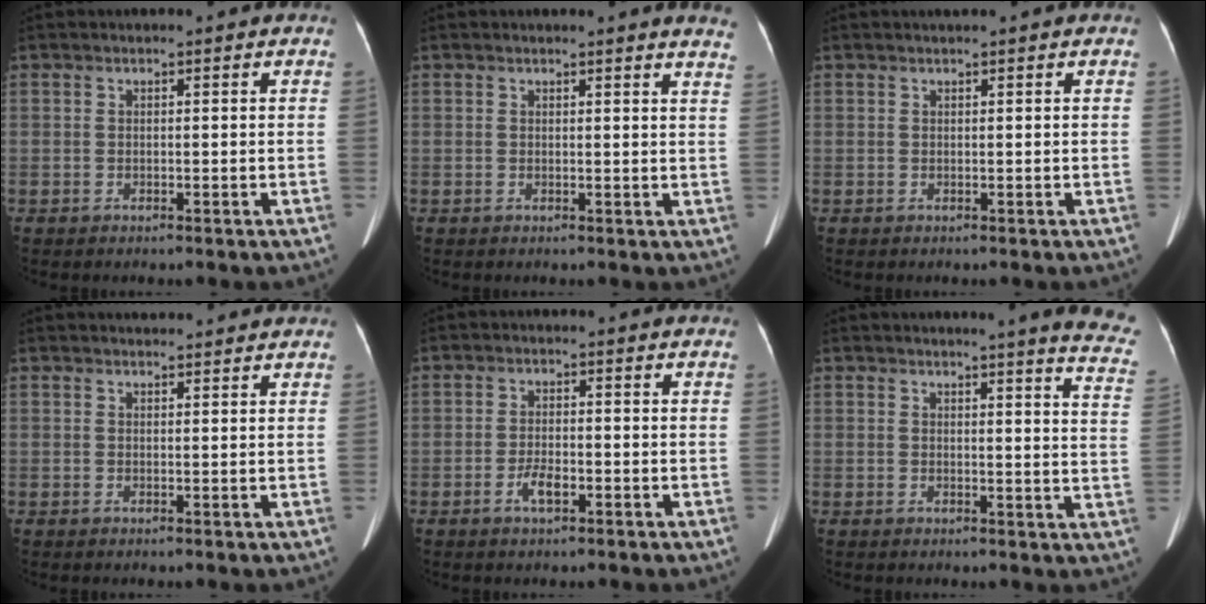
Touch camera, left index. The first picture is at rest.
{"total": 5.4, "force": [5.1, -0.2, 1.7], "torque": [-0.016, -0.025, 0.027]}
{"total": 1.0, "force": [0.8, -0.2, 0.6], "torque": [-0.009, 0.012, 0.018]}
{"total": 3.4, "force": [3.4, 0.3, 0.5], "torque": [-0.013, 0.021, 0.043]}
{"total": 3.0, "force": [-1.5, 1.0, 2.3], "torque": [-0.048, 0.001, -0.027]}
{"total": 11.9, "force": [10.5, -0.1, 5.5], "torque": [-0.047, -0.070, 0.087]}